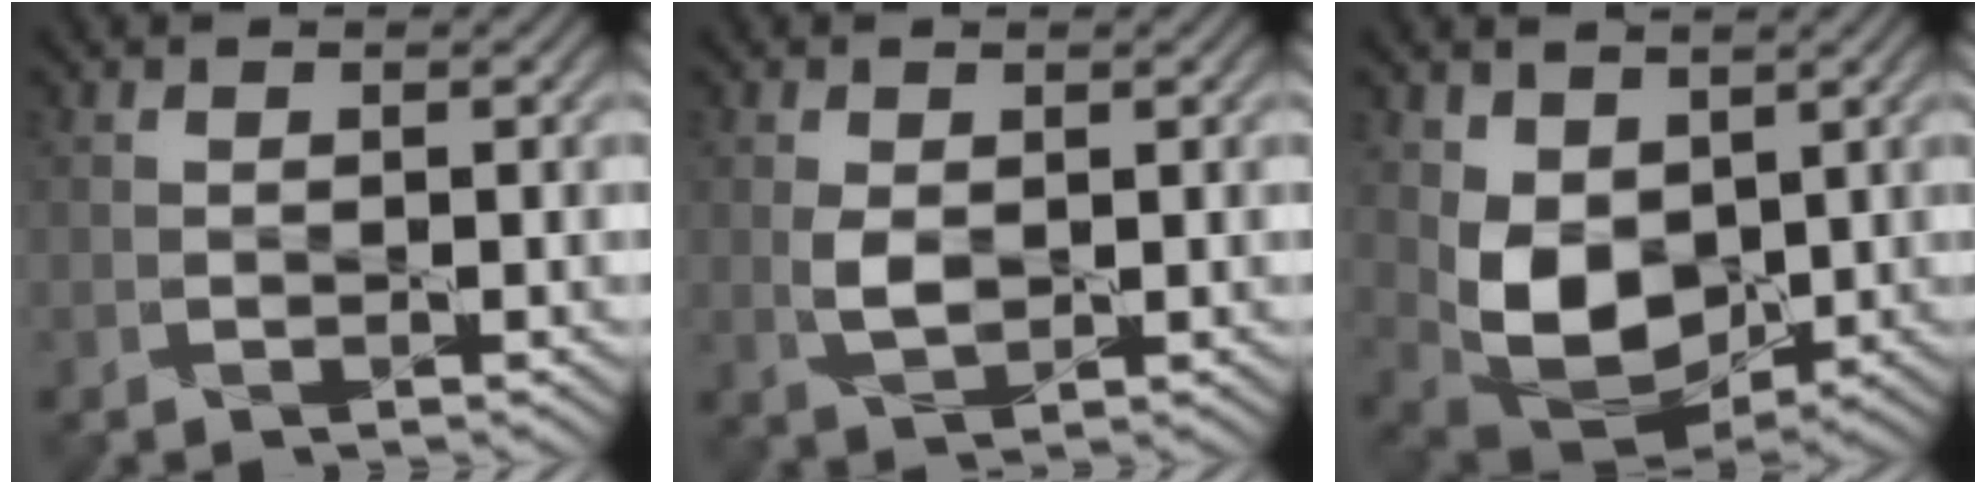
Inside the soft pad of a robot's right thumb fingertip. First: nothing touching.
{"total": 2.5, "force": [0.3, 1.5, 2.0], "torque": [-0.049, -0.003, 0.010]}
{"total": 8.4, "force": [1.7, 5.8, 5.8], "torque": [-0.135, -0.016, 0.033]}